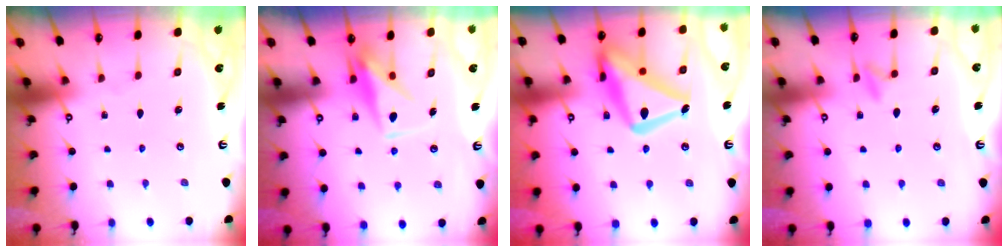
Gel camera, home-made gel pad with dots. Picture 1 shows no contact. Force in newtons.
{"total": 9.6, "press": 9.6, "slide": 0.3}
{"total": 23.0, "press": 22.9, "slide": 1.9}
{"total": 6.8, "press": 6.7, "slide": 0.9}